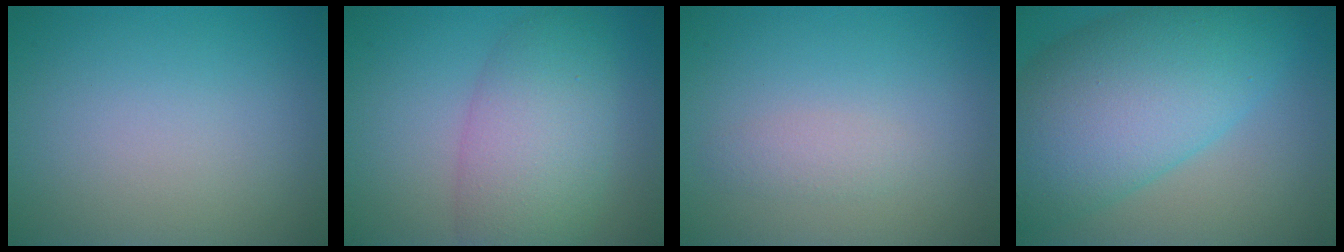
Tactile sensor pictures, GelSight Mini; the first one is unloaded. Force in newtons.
{"total": 6.6, "press": 6.6, "slide": 0.4}
{"total": 1.1, "press": 1.1, "slide": 0.0}
{"total": 11.9, "press": 11.9, "slide": 0.3}